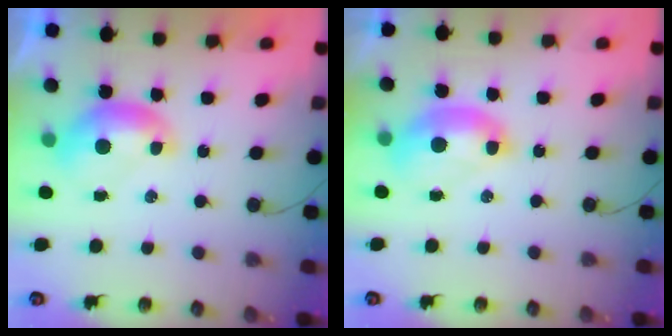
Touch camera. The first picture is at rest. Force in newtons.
{"total": 2.6, "press": 2.6, "slide": 0.6}